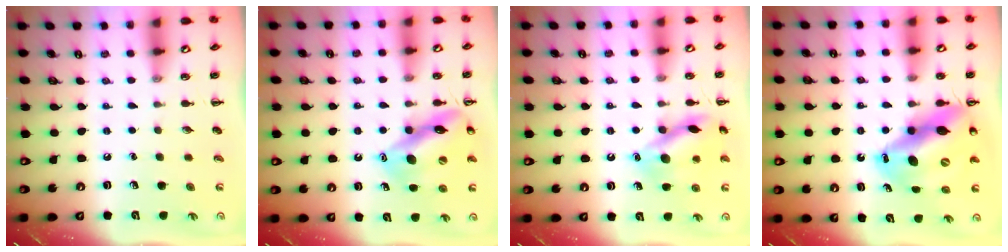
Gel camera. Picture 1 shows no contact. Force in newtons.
{"total": 14.7, "press": 14.6, "slide": 1.9}
{"total": 14.4, "press": 14.3, "slide": 1.4}
{"total": 17.0, "press": 16.2, "slide": 5.1}